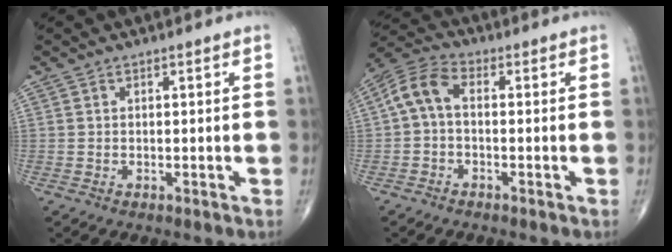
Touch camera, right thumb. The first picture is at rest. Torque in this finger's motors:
{"motor_torque": [-0.13, 0.34, 0.73, -0.07, 0.21]}